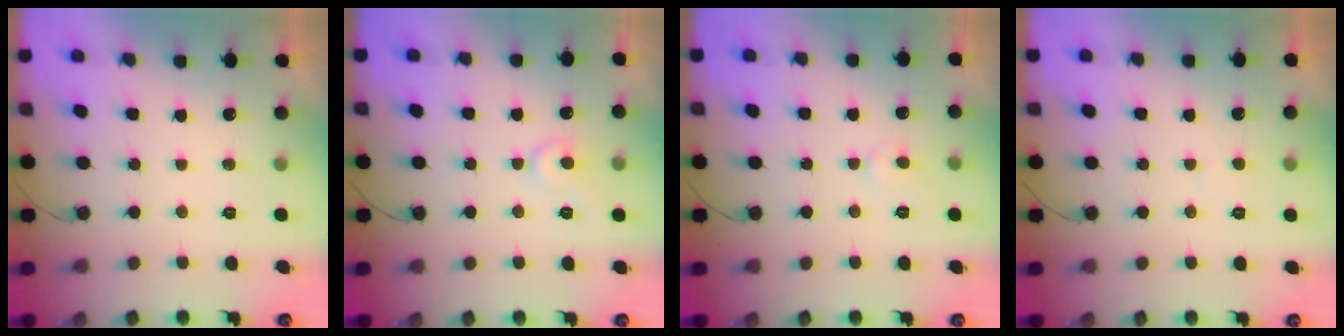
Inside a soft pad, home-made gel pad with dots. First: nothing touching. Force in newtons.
{"total": 7.5, "press": 7.5, "slide": 0.7}
{"total": 3.2, "press": 3.2, "slide": 0.4}
{"total": 2.4, "press": 2.4, "slide": 0.2}